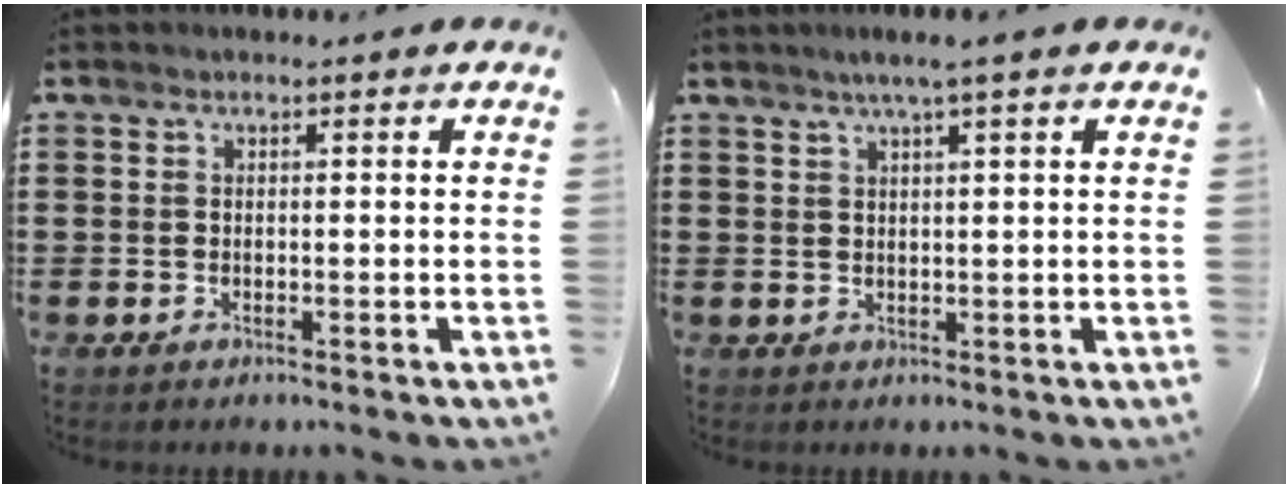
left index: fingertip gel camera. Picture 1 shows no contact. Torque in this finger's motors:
{"motor_torque": [0.21, -0.13, 0.08, 0.00]}